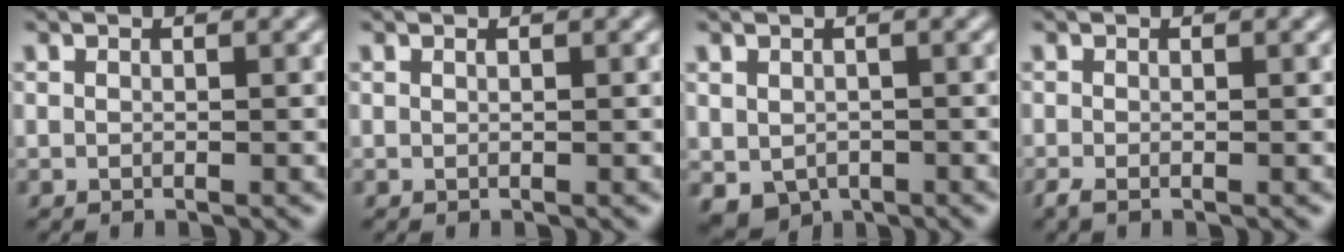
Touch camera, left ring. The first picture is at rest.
{"total": 0.0}
{"total": 2.7, "force": [-0.8, 2.2, 1.5], "torque": [-0.027, -0.012, -0.007]}
{"total": 1.0, "force": [-0.7, 0.2, 0.7], "torque": [-0.019, -0.008, -0.017]}